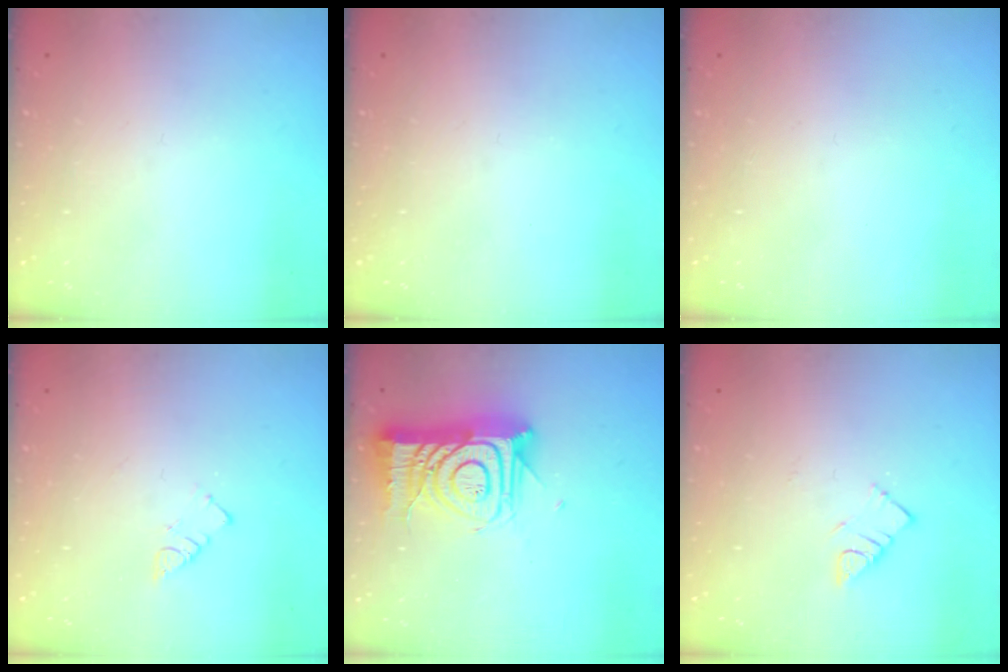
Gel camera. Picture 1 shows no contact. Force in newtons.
{"total": 0.0}
{"total": 1.8, "press": 1.7, "slide": 0.1}
{"total": 3.2, "press": 3.2, "slide": 0.4}
{"total": 16.7, "press": 16.6, "slide": 1.4}
{"total": 3.8, "press": 3.7, "slide": 0.5}